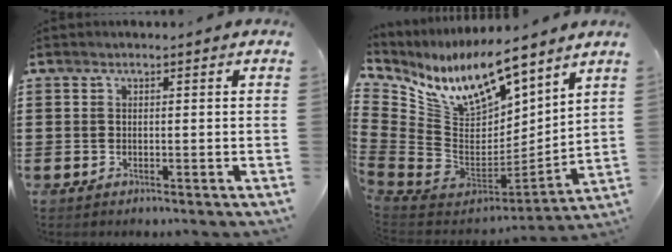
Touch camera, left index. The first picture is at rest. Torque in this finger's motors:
{"motor_torque": [2.14, 0.00, 0.67, 0.21]}